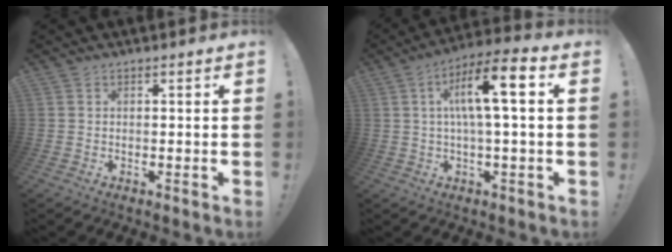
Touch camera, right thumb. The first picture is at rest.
{"total": 12.3, "force": [2.0, 2.4, 11.9], "torque": [-0.209, 0.009, 0.026]}